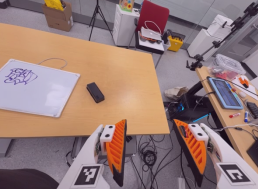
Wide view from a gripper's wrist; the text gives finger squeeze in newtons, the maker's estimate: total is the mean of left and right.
{"total": 0.0}